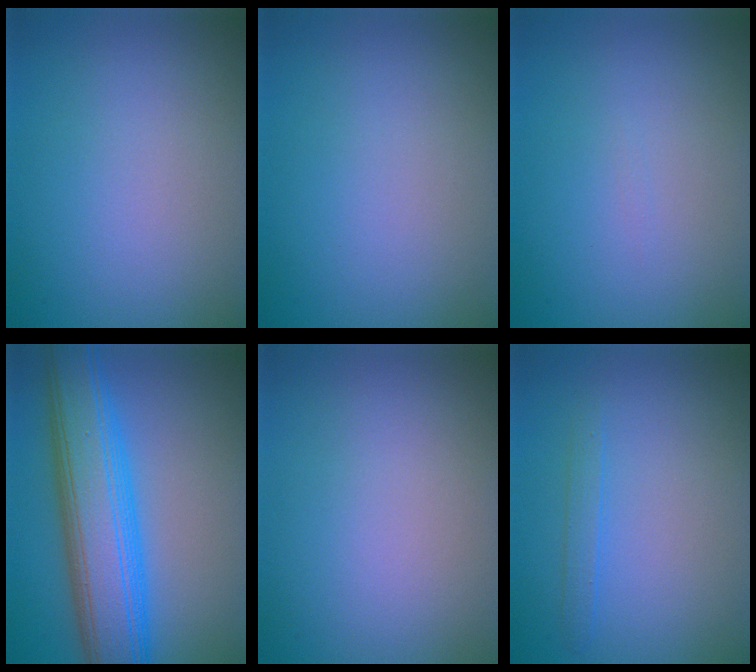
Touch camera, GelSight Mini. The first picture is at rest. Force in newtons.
{"total": 0.0}
{"total": 0.0}
{"total": 9.5, "press": 9.5, "slide": 0.2}
{"total": 0.0}
{"total": 1.1, "press": 1.1, "slide": 0.1}